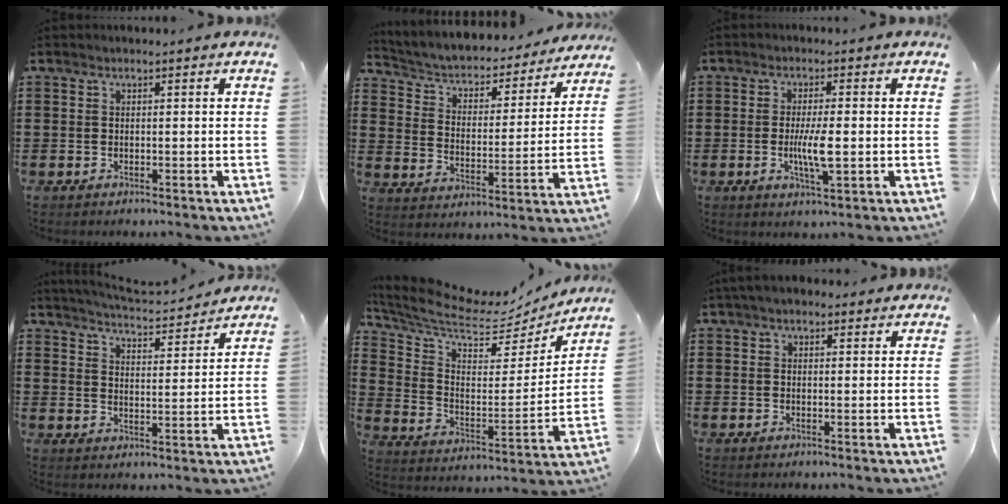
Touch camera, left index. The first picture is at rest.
{"total": 3.5, "force": [3.2, 1.2, 1.0], "torque": [-0.040, -0.028, 0.044]}
{"total": 5.5, "force": [-0.6, 1.0, 5.4], "torque": [-0.108, -0.005, -0.016]}
{"total": 4.4, "force": [4.3, -0.2, 0.9], "torque": [-0.038, -0.029, 0.070]}
{"total": 7.9, "force": [6.8, 2.1, 3.4], "torque": [-0.100, -0.054, 0.117]}
{"total": 2.8, "force": [2.0, 1.3, 1.3], "torque": [-0.032, 0.007, 0.038]}